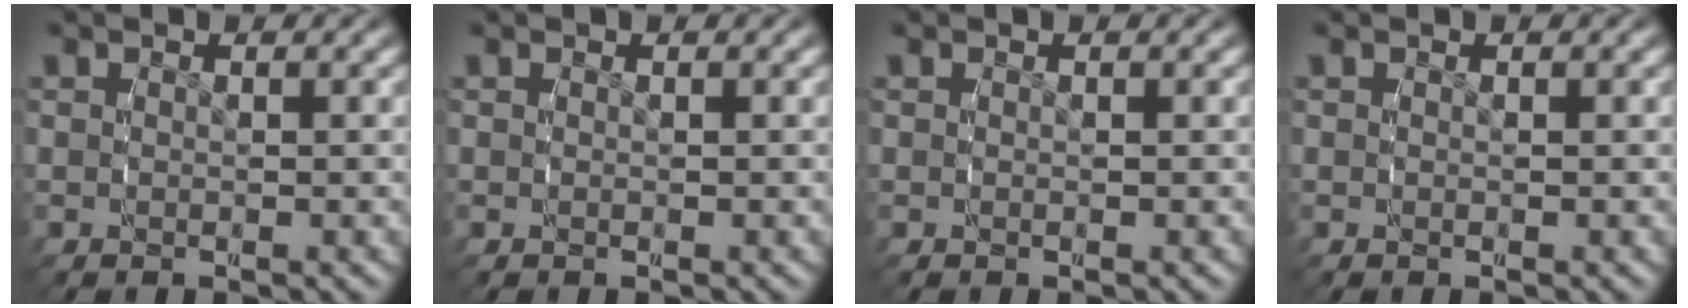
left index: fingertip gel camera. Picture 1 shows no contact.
{"total": 0.0}
{"total": 0.0}
{"total": 0.0}